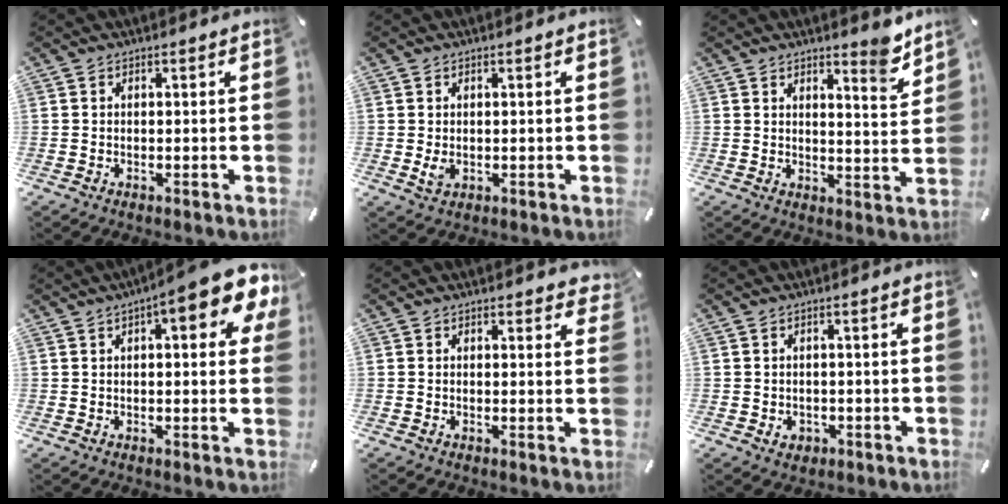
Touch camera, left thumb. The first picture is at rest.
{"total": 2.3, "force": [0.0, 1.6, 1.6], "torque": [-0.044, -0.004, -0.002]}
{"total": 6.2, "force": [5.3, 1.3, 3.1], "torque": [-0.034, -0.043, 0.086]}
{"total": 12.3, "force": [5.8, 3.4, 10.2], "torque": [-0.133, -0.030, 0.091]}
{"total": 1.4, "force": [1.1, 0.7, 0.6], "torque": [0.002, -0.004, 0.017]}
{"total": 2.2, "force": [-0.5, 1.9, 1.0], "torque": [-0.021, 0.004, -0.011]}